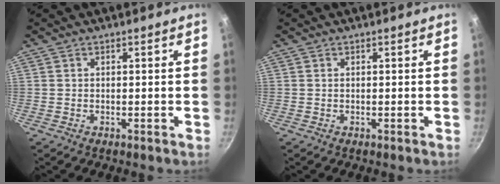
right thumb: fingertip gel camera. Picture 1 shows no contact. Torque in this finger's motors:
{"motor_torque": [0.25, 0.00, -0.30, -0.16, -0.05]}